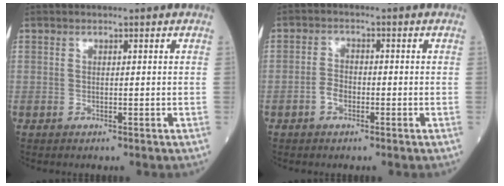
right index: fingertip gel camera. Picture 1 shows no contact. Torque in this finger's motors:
{"motor_torque": [0.41, -0.19, 0.26, 0.01]}